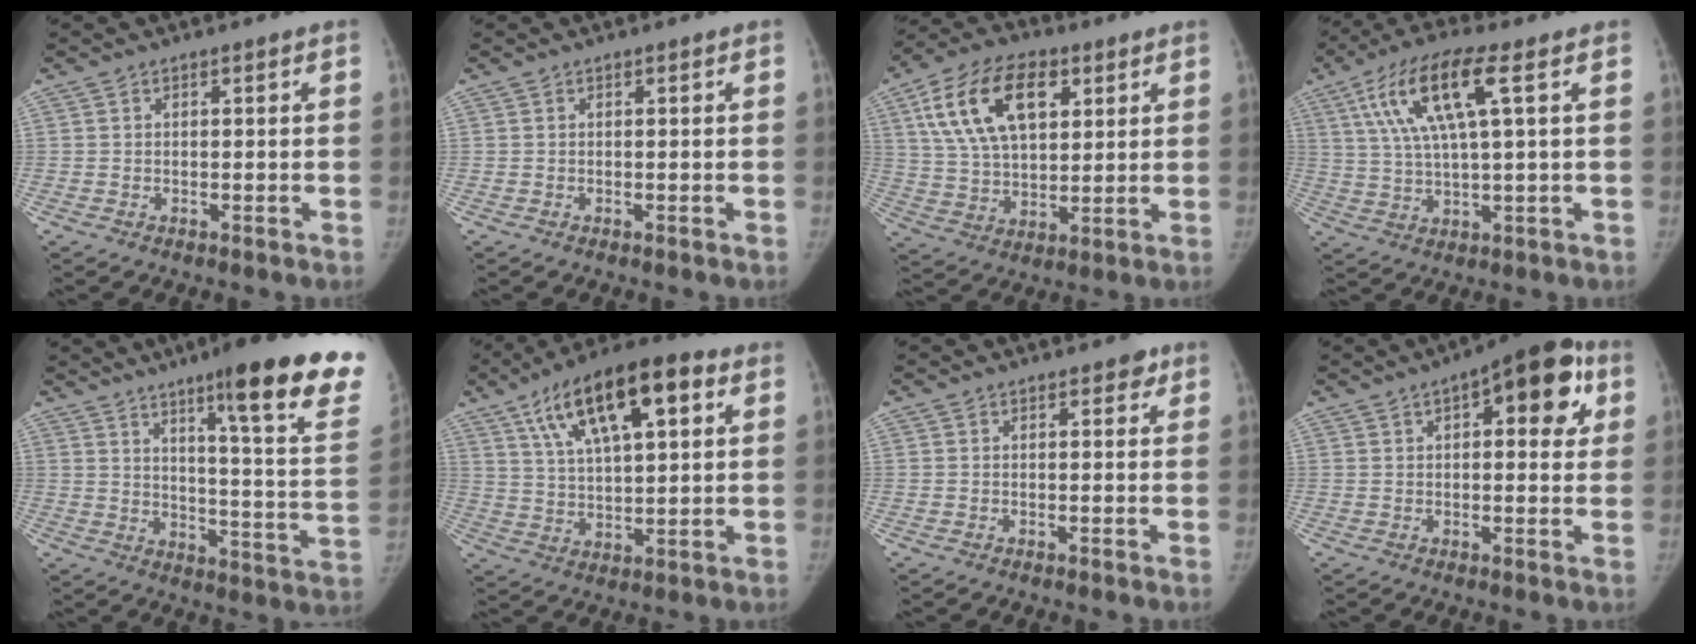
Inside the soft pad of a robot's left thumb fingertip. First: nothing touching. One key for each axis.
{"total": 0.0}
{"total": 18.1, "fx": 7.1, "fy": 10.4, "fz": 13.0, "tx": -0.208, "ty": -0.008, "tz": 0.129}
{"total": 13.7, "fx": 4.8, "fy": 3.2, "fz": 12.4, "tx": -0.263, "ty": 0.011, "tz": 0.088}
{"total": 24.8, "fx": 15.9, "fy": 2.7, "fz": 18.8, "tx": -0.235, "ty": -0.082, "tz": 0.214}
{"total": 18.6, "fx": 8.1, "fy": 7.4, "fz": 15.1, "tx": -0.234, "ty": -0.002, "tz": 0.135}
{"total": 1.6, "fx": 0.8, "fy": 1.0, "fz": 0.8, "tx": 0.006, "ty": 0.000, "tz": 0.005}
{"total": 13.3, "fx": 5.0, "fy": 5.7, "fz": 10.9, "tx": -0.101, "ty": 0.007, "tz": 0.056}